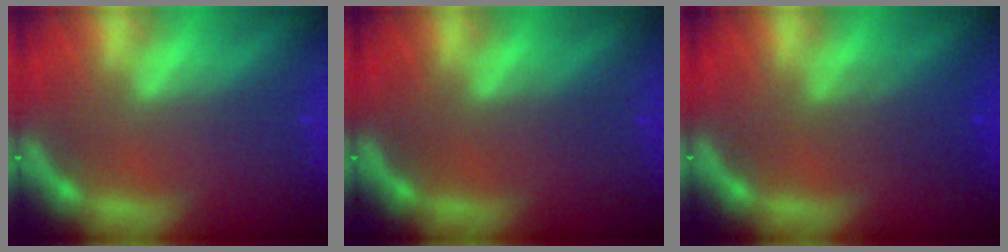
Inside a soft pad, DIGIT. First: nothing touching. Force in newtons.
{"total": 0.0}
{"total": 2.9}